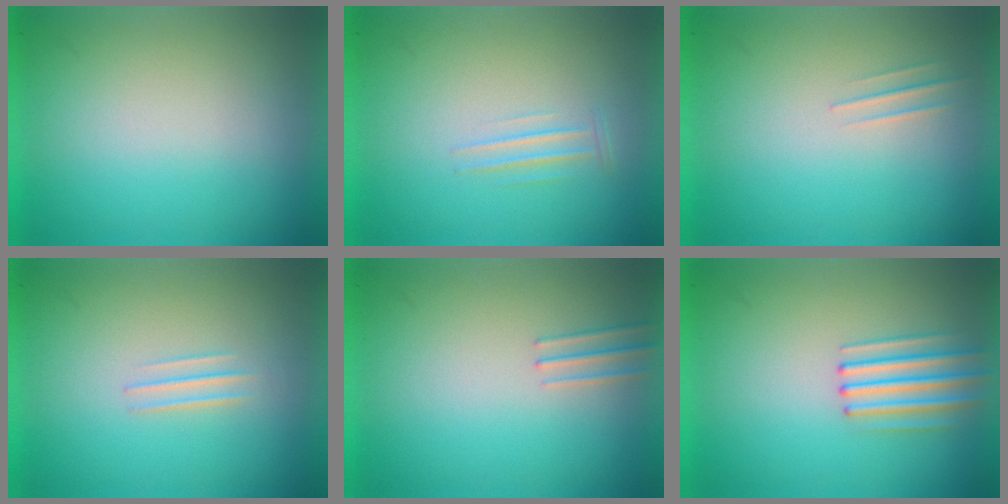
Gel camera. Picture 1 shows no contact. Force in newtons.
{"total": 1.1}
{"total": 1.0}
{"total": 1.0}
{"total": 1.0}
{"total": 2.6}